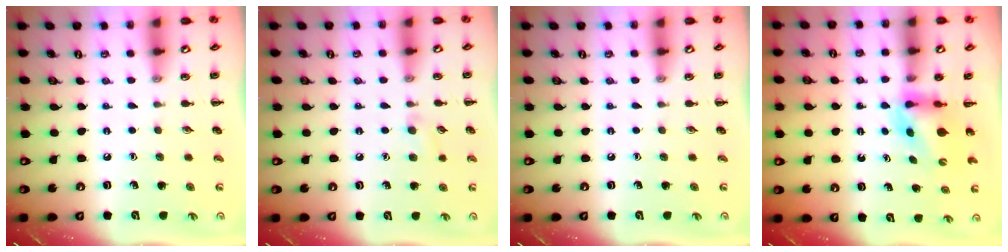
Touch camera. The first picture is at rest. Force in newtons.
{"total": 6.2, "press": 5.9, "slide": 2.0}
{"total": 0.0}
{"total": 4.1, "press": 3.9, "slide": 1.2}